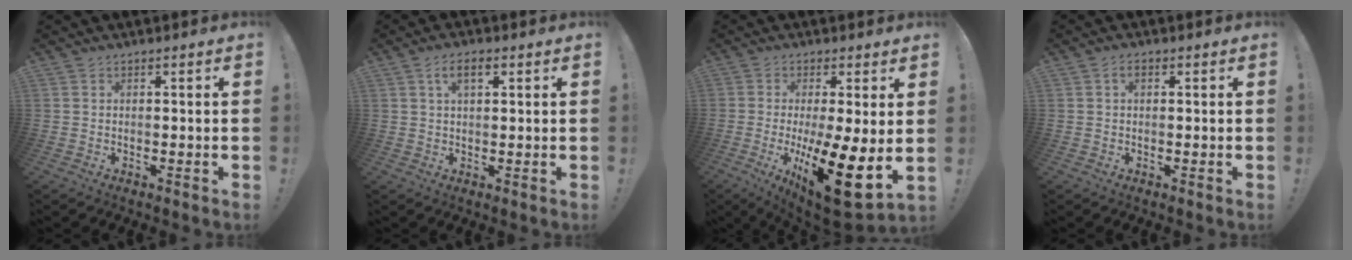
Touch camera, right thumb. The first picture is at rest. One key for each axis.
{"total": 4.8, "fx": 1.8, "fy": 2.2, "fz": 3.8, "tx": -0.064, "ty": 0.002, "tz": 0.028}
{"total": 15.4, "fx": -3.5, "fy": 2.8, "fz": 14.7, "tx": -0.220, "ty": -0.010, "tz": -0.050}
{"total": 1.5, "fx": 0.3, "fy": 0.9, "fz": 1.1, "tx": -0.016, "ty": 0.002, "tz": 0.003}